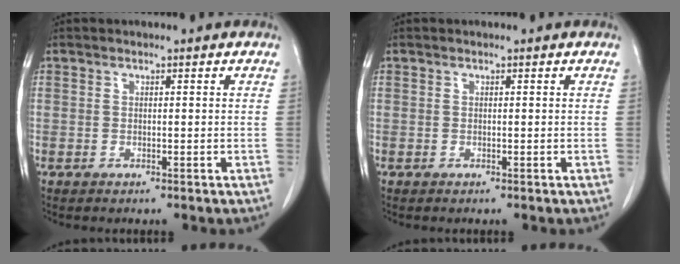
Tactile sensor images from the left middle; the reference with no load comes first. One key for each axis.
{"total": 0.0}